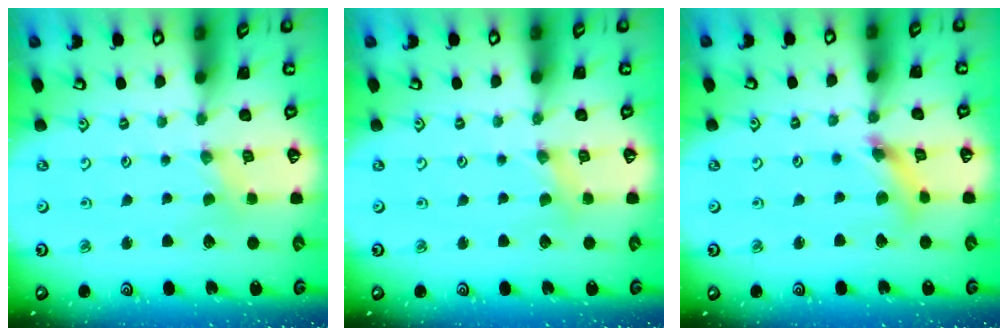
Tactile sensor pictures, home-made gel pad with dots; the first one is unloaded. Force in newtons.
{"total": 2.9, "press": 2.9, "slide": 0.6}
{"total": 6.3, "press": 6.3, "slide": 0.7}